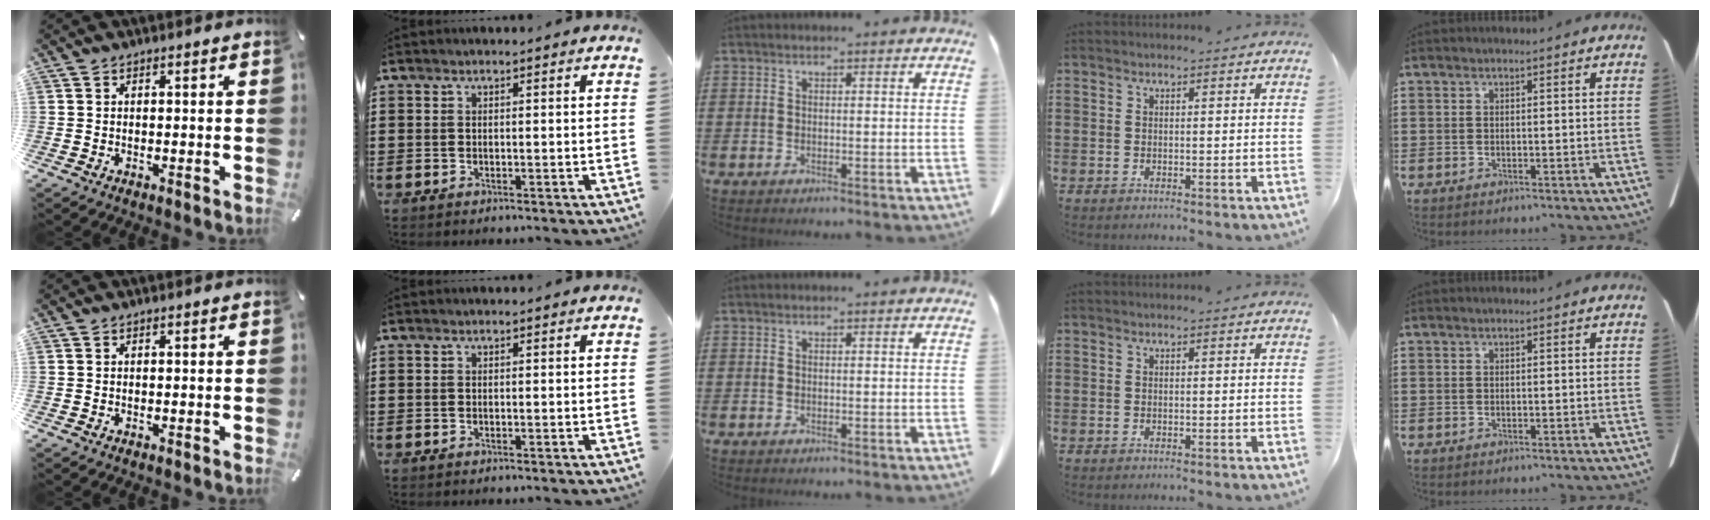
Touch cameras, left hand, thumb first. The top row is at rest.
{}